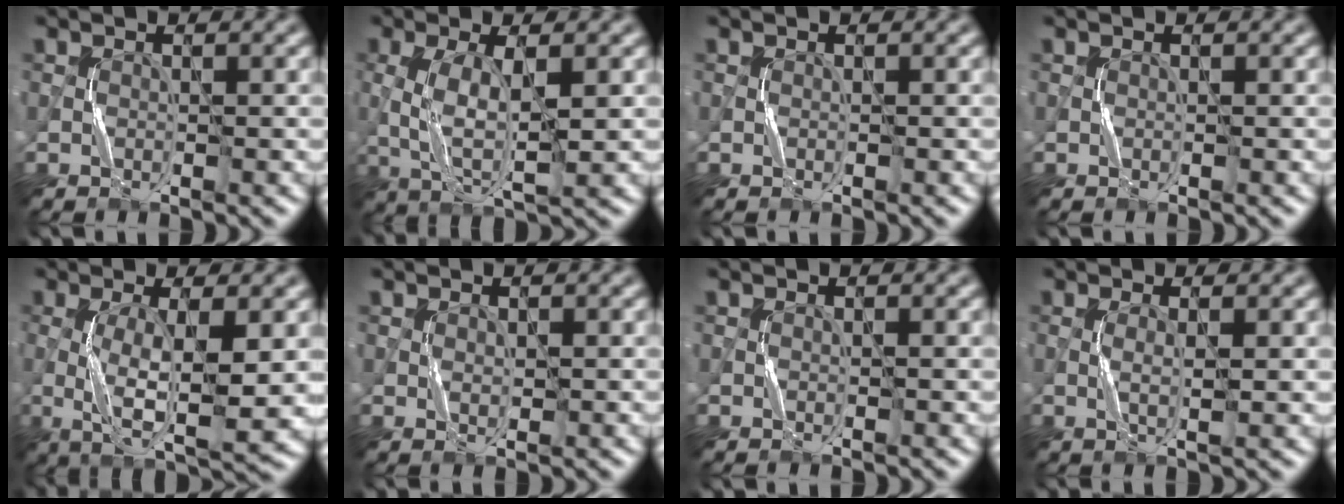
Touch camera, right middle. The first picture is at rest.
{"total": 5.2, "force": [0.2, 1.6, 5.0], "torque": [-0.108, 0.001, 0.003]}
{"total": 0.0}
{"total": 0.0}
{"total": 6.8, "force": [-0.3, 1.5, 6.7], "torque": [-0.119, -0.003, -0.002]}
{"total": 0.9, "force": [0.4, 0.4, 0.8], "torque": [-0.014, -0.004, 0.010]}
{"total": 0.0}
{"total": 1.6, "force": [0.3, 0.1, 1.5], "torque": [-0.032, 0.002, 0.004]}